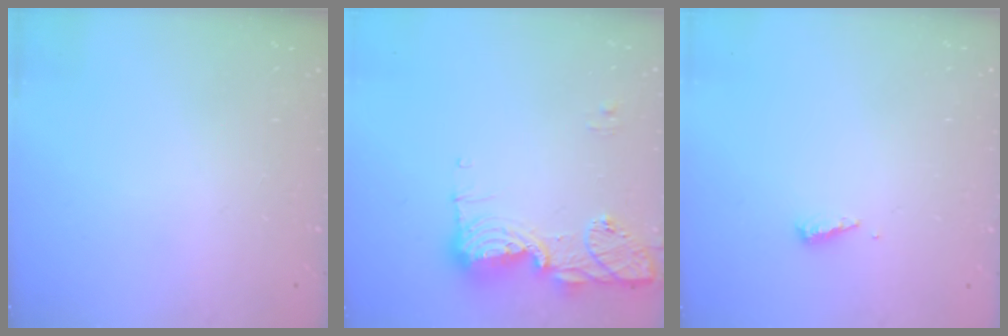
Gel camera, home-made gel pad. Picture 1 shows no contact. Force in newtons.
{"total": 16.1, "press": 15.2, "slide": 5.3}
{"total": 3.6, "press": 3.6, "slide": 0.4}